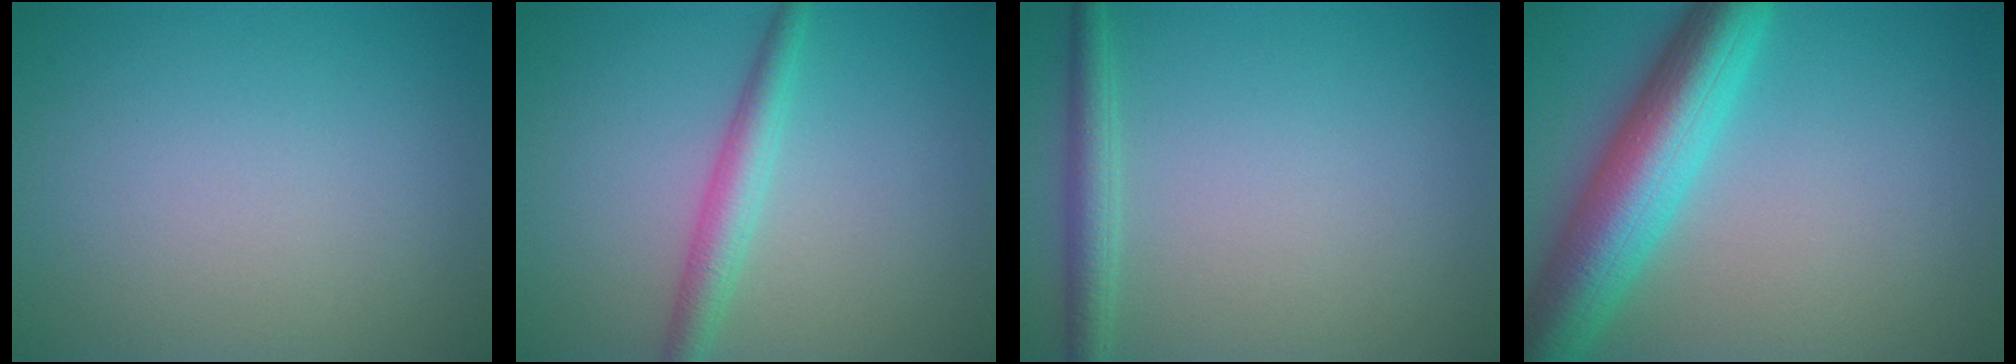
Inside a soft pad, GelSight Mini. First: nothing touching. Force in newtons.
{"total": 2.9, "press": 2.9, "slide": 0.1}
{"total": 2.3, "press": 2.3, "slide": 0.1}
{"total": 8.7, "press": 8.7, "slide": 0.4}